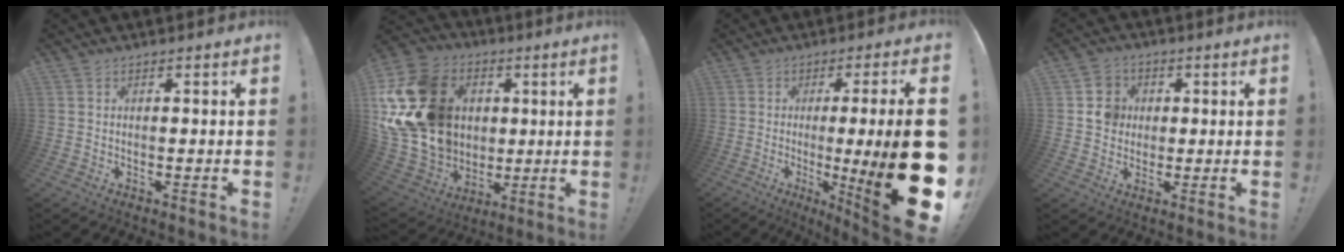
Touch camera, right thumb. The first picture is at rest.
{"total": 24.8, "force": [4.3, 20.1, 14.0], "torque": [-0.272, -0.010, 0.115]}
{"total": 22.5, "force": [-1.9, 1.2, 22.4], "torque": [-0.322, -0.031, -0.015]}
{"total": 7.1, "force": [0.8, 6.9, 1.6], "torque": [-0.017, 0.000, 0.017]}